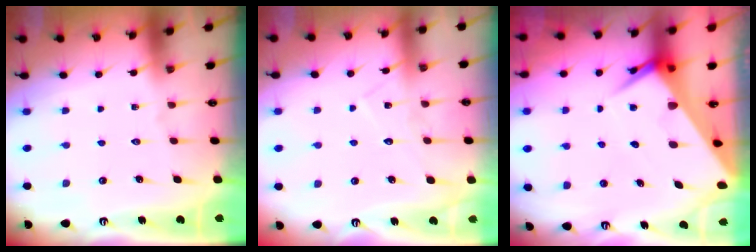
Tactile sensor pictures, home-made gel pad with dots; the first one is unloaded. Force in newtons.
{"total": 7.2, "press": 7.2, "slide": 0.6}
{"total": 8.4, "press": 8.3, "slide": 0.8}